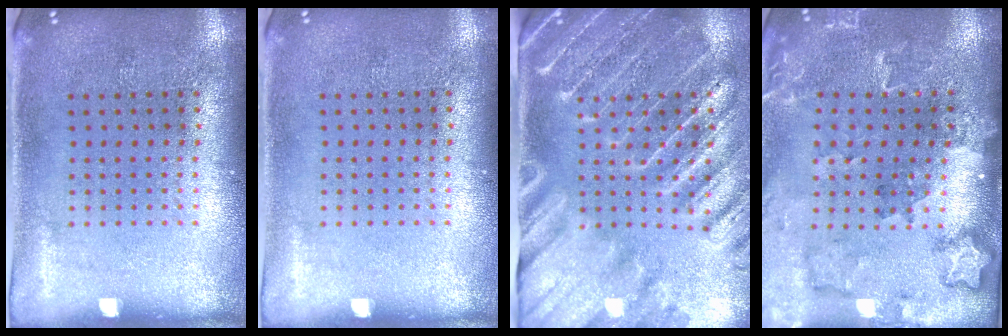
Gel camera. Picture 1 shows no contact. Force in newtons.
{"total": 0.0}
{"total": 3.9, "press": 3.4, "slide": 1.8}
{"total": 1.8, "press": 1.8, "slide": 0.0}